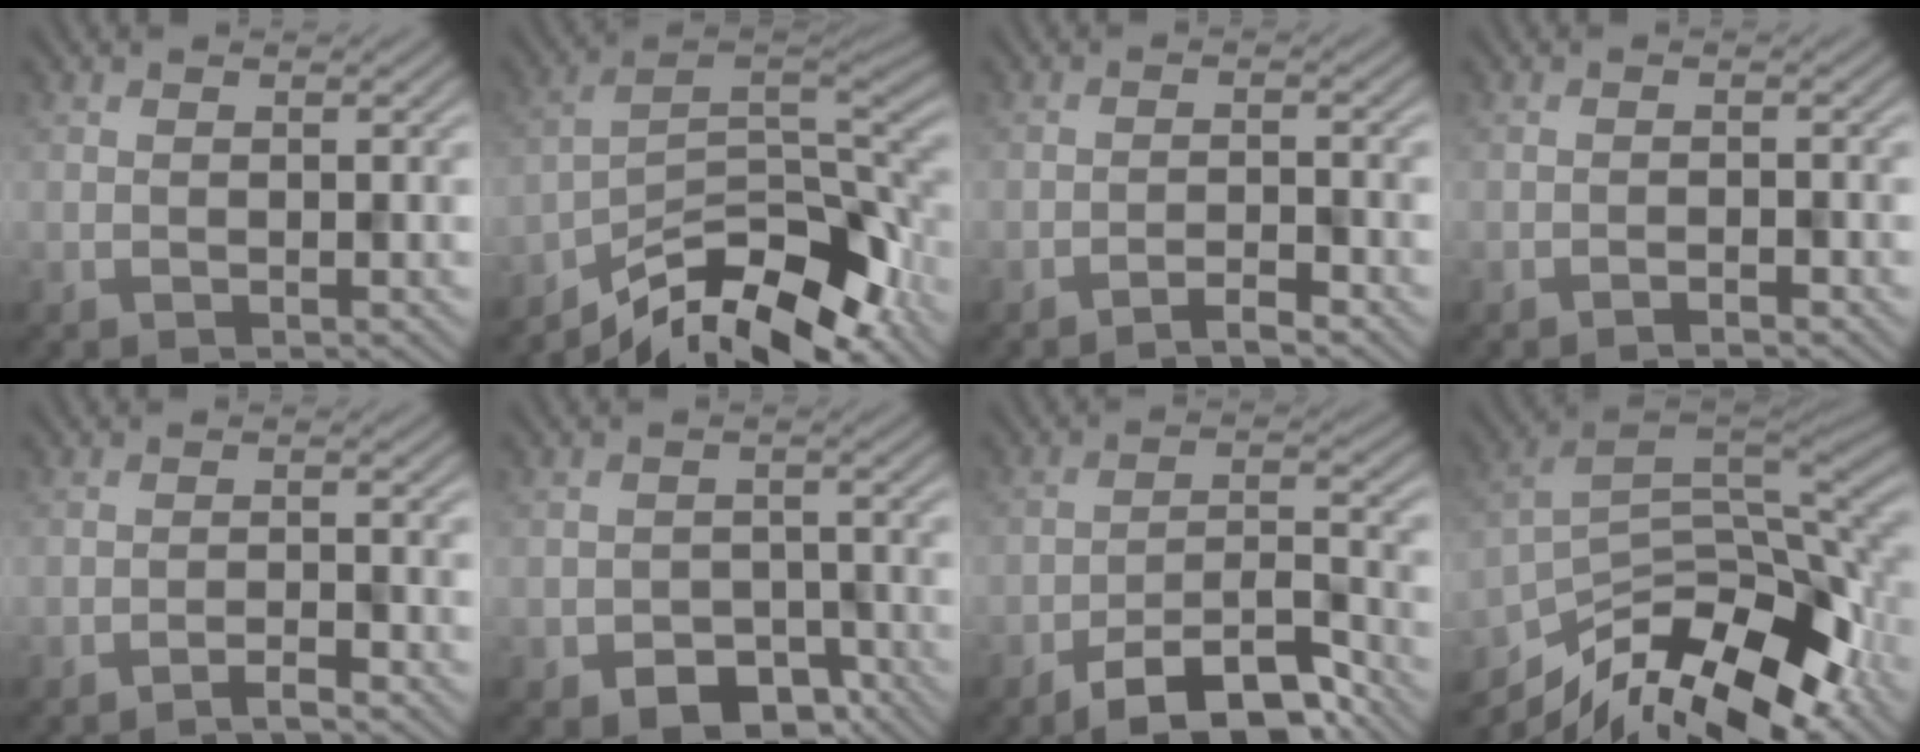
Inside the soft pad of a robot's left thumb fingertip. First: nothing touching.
{"total": 13.3, "force": [-10.0, 4.2, 7.8], "torque": [-0.129, -0.001, -0.177]}
{"total": 2.4, "force": [-2.0, 0.1, 1.3], "torque": [-0.022, 0.005, -0.041]}
{"total": 1.1, "force": [-0.9, 0.1, 0.6], "torque": [-0.010, 0.002, -0.020]}
{"total": 2.0, "force": [-1.7, 0.1, 1.2], "torque": [-0.020, 0.004, -0.037]}
{"total": 5.6, "force": [-3.6, 3.5, 2.6], "torque": [-0.040, -0.013, -0.057]}
{"total": 9.9, "force": [-7.2, 2.9, 6.1], "torque": [-0.090, 0.006, -0.131]}
{"total": 14.8, "force": [-9.7, 5.6, 9.7], "torque": [-0.189, -0.009, -0.168]}